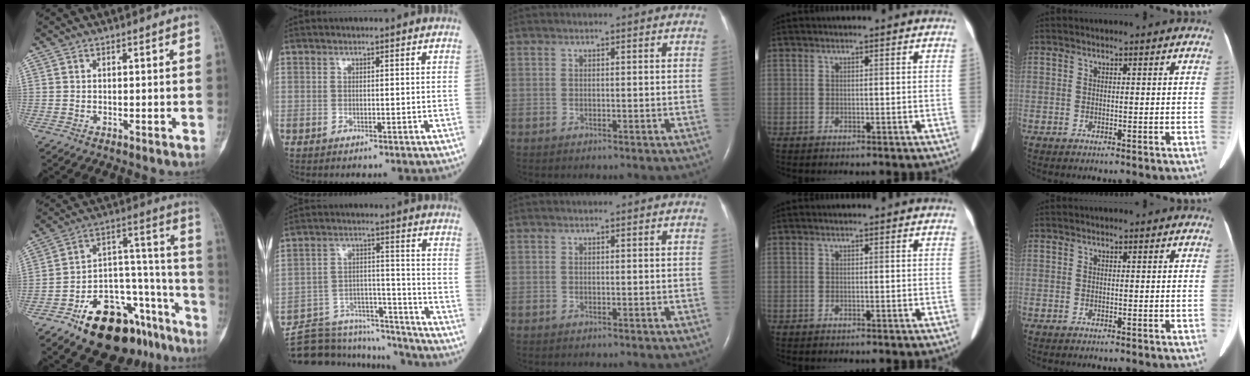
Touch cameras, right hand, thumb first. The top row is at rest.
{"thumb": {"total": 23.2, "force": [-14.1, 12.1, 13.9], "torque": [-0.149, 0.111, -0.215]}, "index": {"total": 15.8, "force": [-15.0, 4.1, 2.7], "torque": [-0.045, 0.041, -0.228]}}